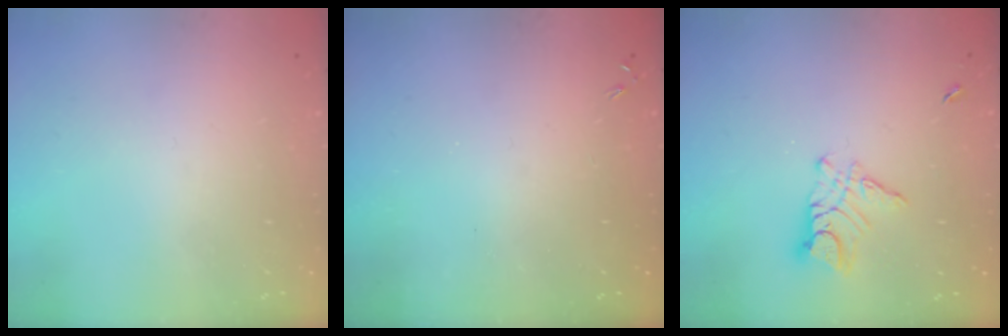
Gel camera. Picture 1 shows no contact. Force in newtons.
{"total": 0.0}
{"total": 8.4, "press": 8.4, "slide": 0.7}